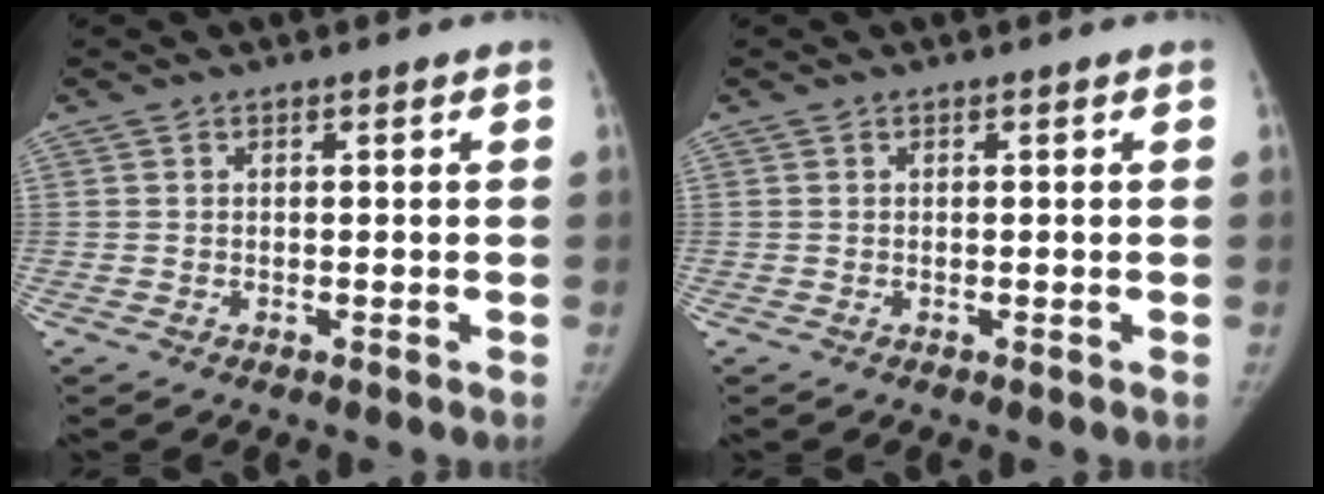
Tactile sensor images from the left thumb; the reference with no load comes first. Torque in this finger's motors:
{"motor_torque": [-0.25, -0.25, 0.32, 0.03, 0.00]}